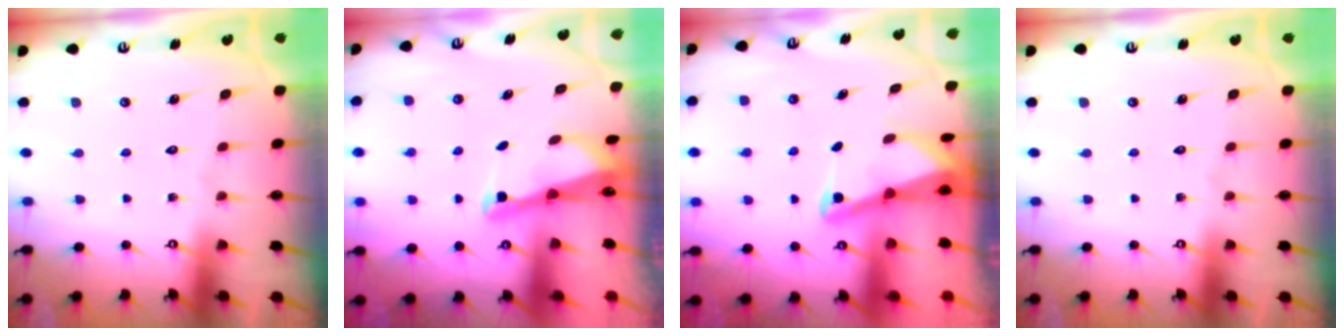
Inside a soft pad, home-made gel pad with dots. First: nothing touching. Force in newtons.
{"total": 2.6, "press": 2.6, "slide": 0.3}
{"total": 2.3, "press": 2.3, "slide": 0.3}
{"total": 0.0}